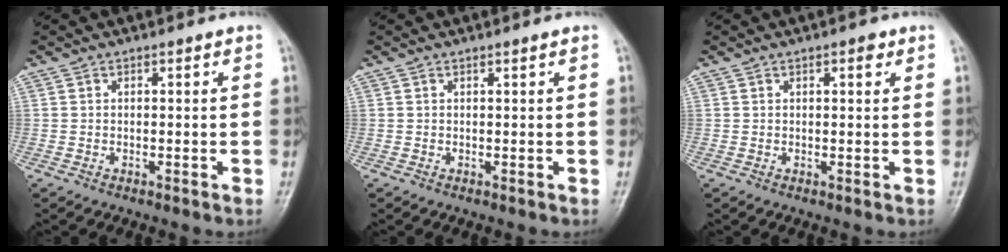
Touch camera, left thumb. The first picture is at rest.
{"total": 0.0}
{"total": 1.7, "force": [0.9, 0.7, 1.3], "torque": [-0.014, -0.001, 0.010]}